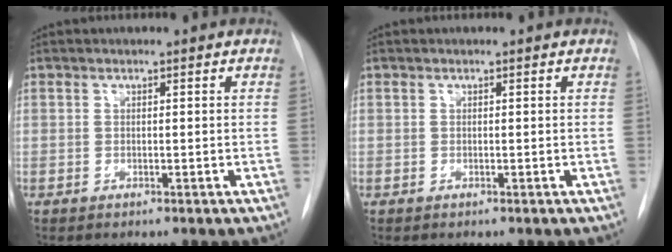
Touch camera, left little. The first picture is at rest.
{"total": 0.0}